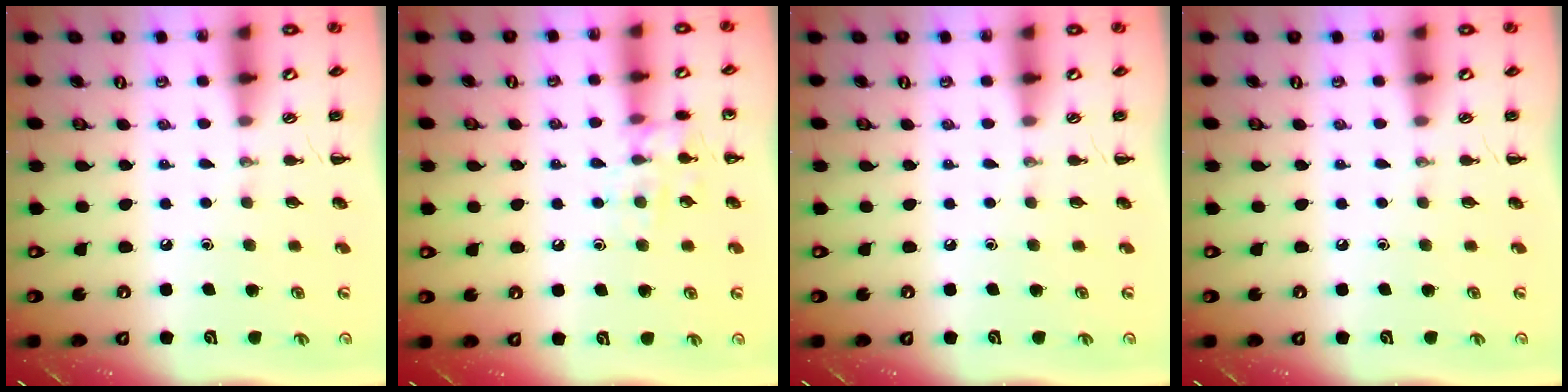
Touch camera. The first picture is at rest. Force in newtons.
{"total": 9.2, "press": 9.1, "slide": 1.2}
{"total": 0.0}
{"total": 0.0}